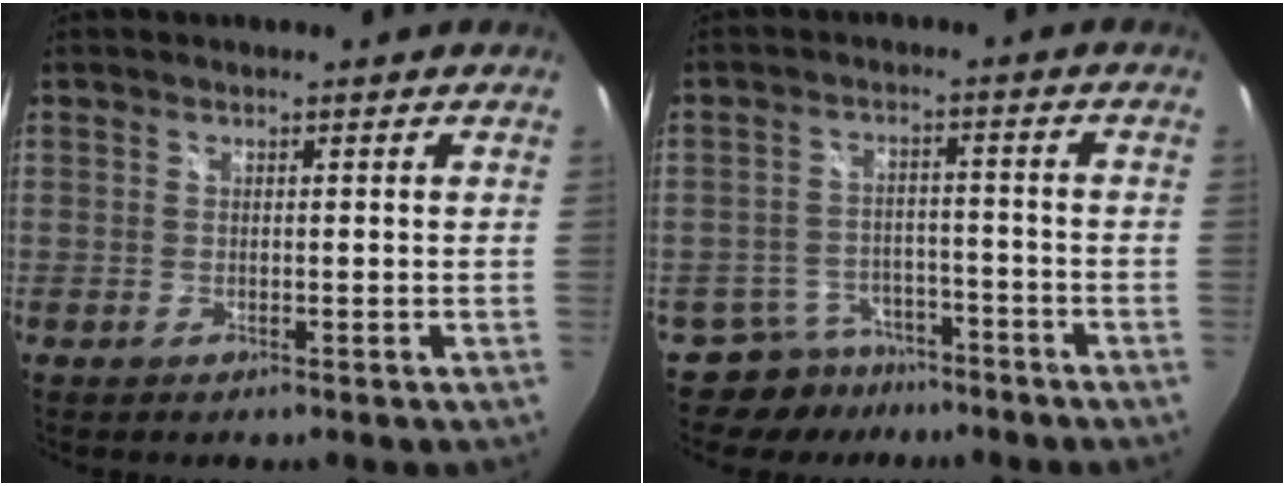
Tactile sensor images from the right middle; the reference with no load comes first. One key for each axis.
{"total": 7.8, "fx": -6.5, "fy": 4.4, "fz": 0.4, "tx": -0.022, "ty": 0.016, "tz": -0.093}